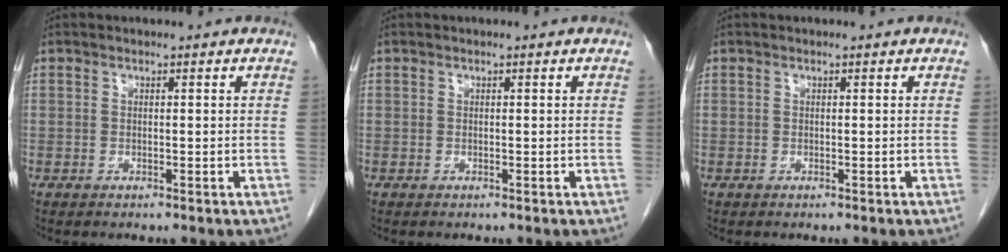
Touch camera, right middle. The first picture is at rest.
{"total": 0.0}
{"total": 0.0}